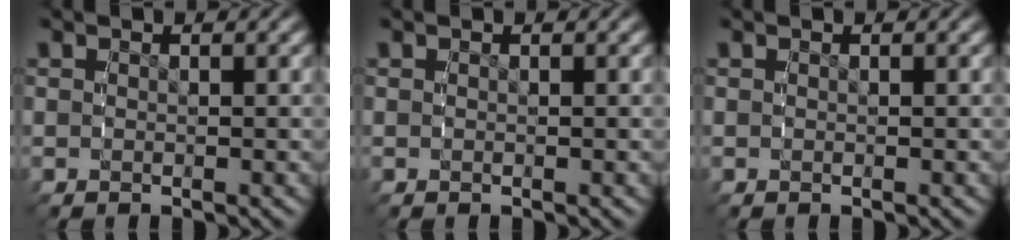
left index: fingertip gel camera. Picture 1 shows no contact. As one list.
[{"total": 0.0}, {"total": 0.0}]